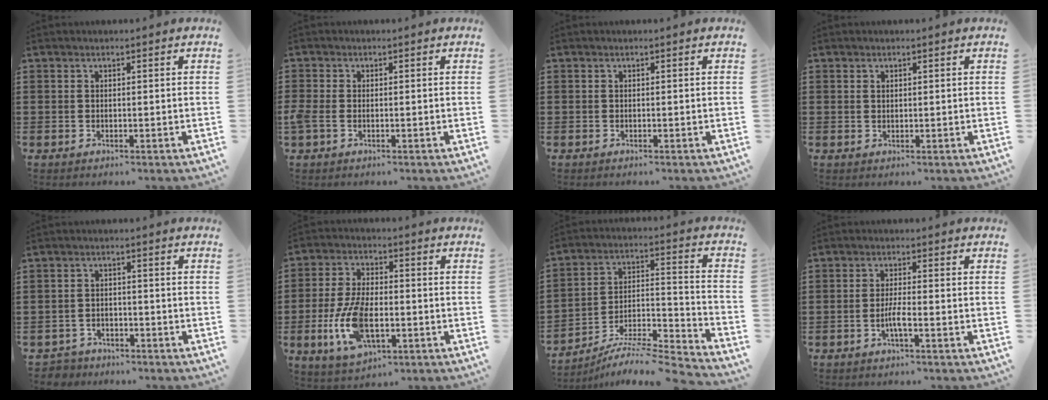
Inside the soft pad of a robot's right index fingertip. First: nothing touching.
{"total": 1.5, "force": [-0.7, 0.8, 1.1], "torque": [-0.036, -0.007, -0.018]}
{"total": 0.0}
{"total": 0.6, "force": [0.3, 0.5, 0.3], "torque": [-0.007, 0.002, 0.007]}
{"total": 2.6, "force": [-2.5, 0.8, -0.2], "torque": [-0.005, 0.002, -0.055]}
{"total": 10.1, "force": [-2.9, 4.9, 8.3], "torque": [-0.199, -0.011, -0.057]}
{"total": 7.1, "force": [-6.6, 0.7, 2.5], "torque": [-0.031, 0.003, -0.129]}
{"total": 3.1, "force": [-1.4, 0.2, 2.7], "torque": [-0.055, -0.003, -0.028]}